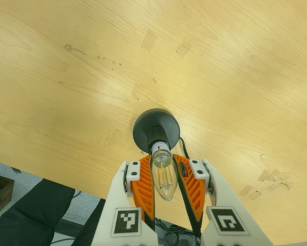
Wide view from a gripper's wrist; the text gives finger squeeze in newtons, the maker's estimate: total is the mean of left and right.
{"total": 13.9, "left": 13.3, "right": 14.5}